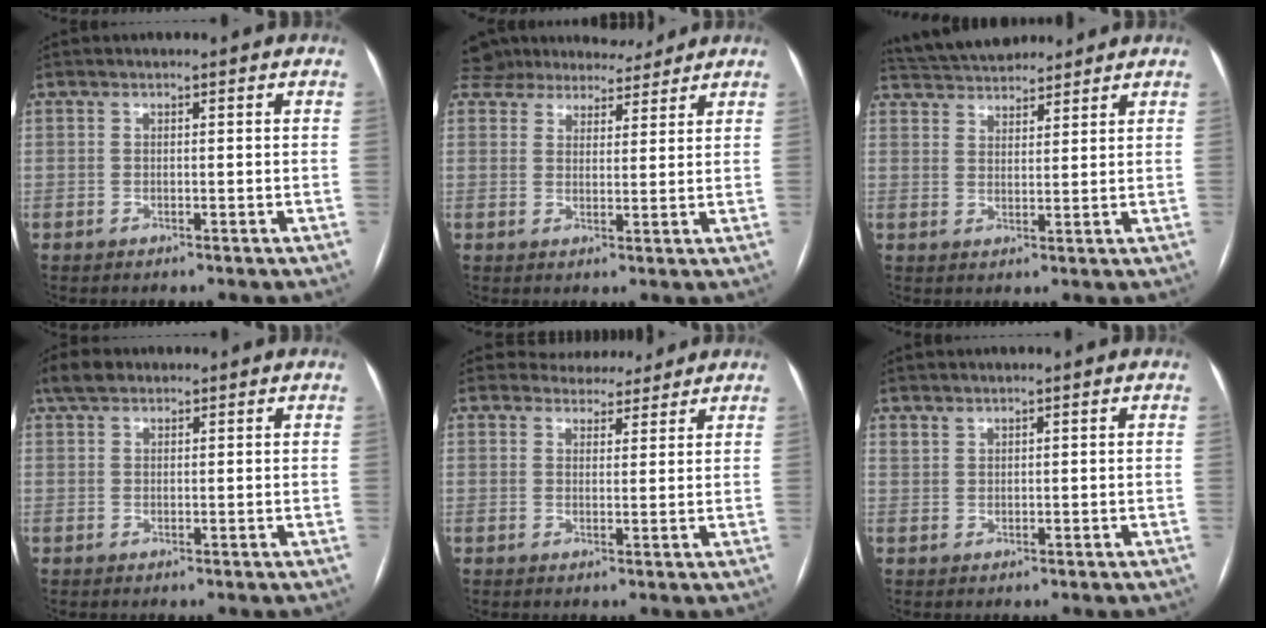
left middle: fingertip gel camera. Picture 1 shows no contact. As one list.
[{"total": 11.9, "force": [10.9, 3.6, 3.2], "torque": [-0.049, 0.020, 0.163]}, {"total": 10.5, "force": [9.7, 2.9, 2.8], "torque": [-0.053, 0.032, 0.162]}, {"total": 3.4, "force": [2.4, 1.9, 1.5], "torque": [-0.038, 0.021, 0.047]}, {"total": 5.6, "force": [5.1, 2.3, 0.2], "torque": [0.002, 0.005, 0.066]}, {"total": 1.1, "force": [1.0, 0.5, 0.1], "torque": [-0.001, 0.005, 0.019]}]